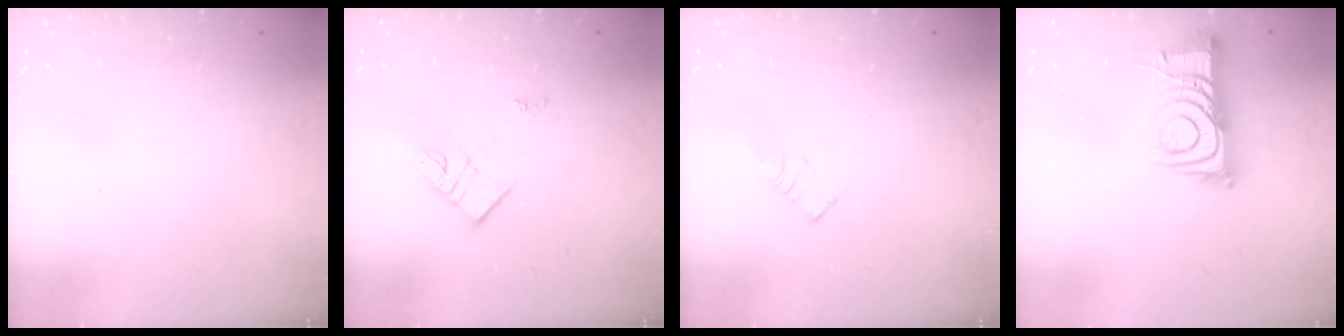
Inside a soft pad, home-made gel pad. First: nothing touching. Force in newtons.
{"total": 6.4, "press": 6.4, "slide": 0.6}
{"total": 3.4, "press": 3.4, "slide": 0.2}
{"total": 9.9, "press": 9.9, "slide": 1.0}